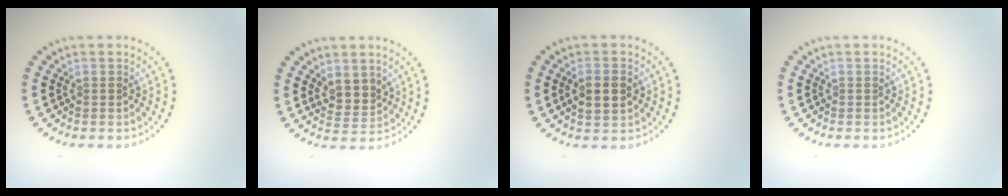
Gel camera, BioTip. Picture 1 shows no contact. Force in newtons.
{"total": 2.4, "press": 2.2, "slide": 1.2}
{"total": 2.8, "press": 2.8, "slide": 0.3}
{"total": 0.0}